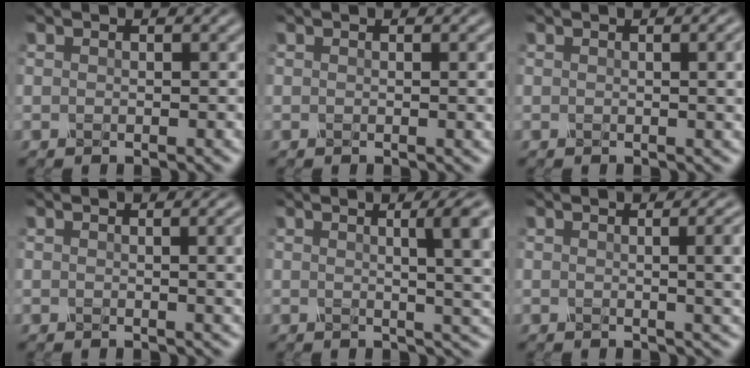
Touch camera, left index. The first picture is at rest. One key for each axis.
{"total": 1.3, "fx": 0.4, "fy": 0.3, "fz": 1.2, "tx": -0.019, "ty": 0.000, "tz": 0.006}
{"total": 2.8, "fx": 0.6, "fy": 0.8, "fz": 2.6, "tx": -0.032, "ty": 0.002, "tz": 0.007}
{"total": 3.1, "fx": 0.5, "fy": 1.0, "fz": 2.9, "tx": -0.033, "ty": 0.002, "tz": 0.007}
{"total": 5.6, "fx": 1.4, "fy": 1.6, "fz": 5.2, "tx": -0.043, "ty": 0.008, "tz": 0.014}
{"total": 4.2, "fx": 0.5, "fy": 1.4, "fz": 3.9, "tx": -0.033, "ty": 0.004, "tz": 0.004}